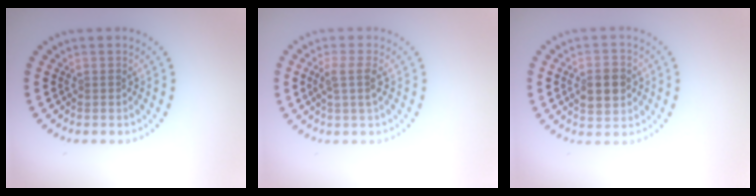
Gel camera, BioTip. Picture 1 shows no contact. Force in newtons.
{"total": 1.9, "press": 1.5, "slide": 1.2}
{"total": 3.8, "press": 3.8, "slide": 0.0}